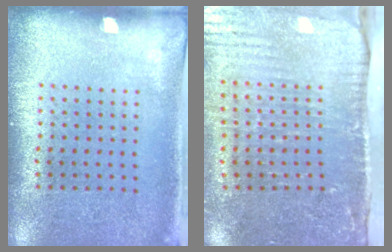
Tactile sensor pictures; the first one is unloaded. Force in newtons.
{"total": 4.5, "press": 3.7, "slide": 2.4}